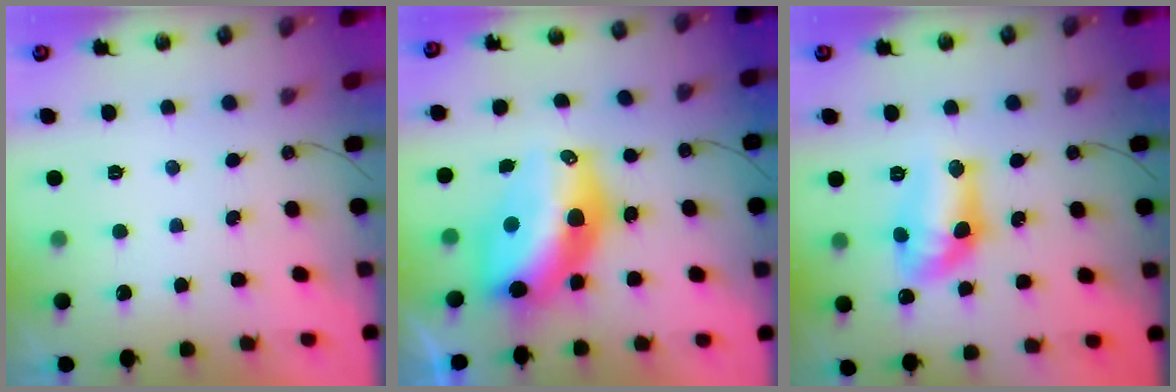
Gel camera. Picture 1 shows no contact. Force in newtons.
{"total": 16.5, "press": 16.4, "slide": 1.5}
{"total": 12.2, "press": 12.1, "slide": 0.9}